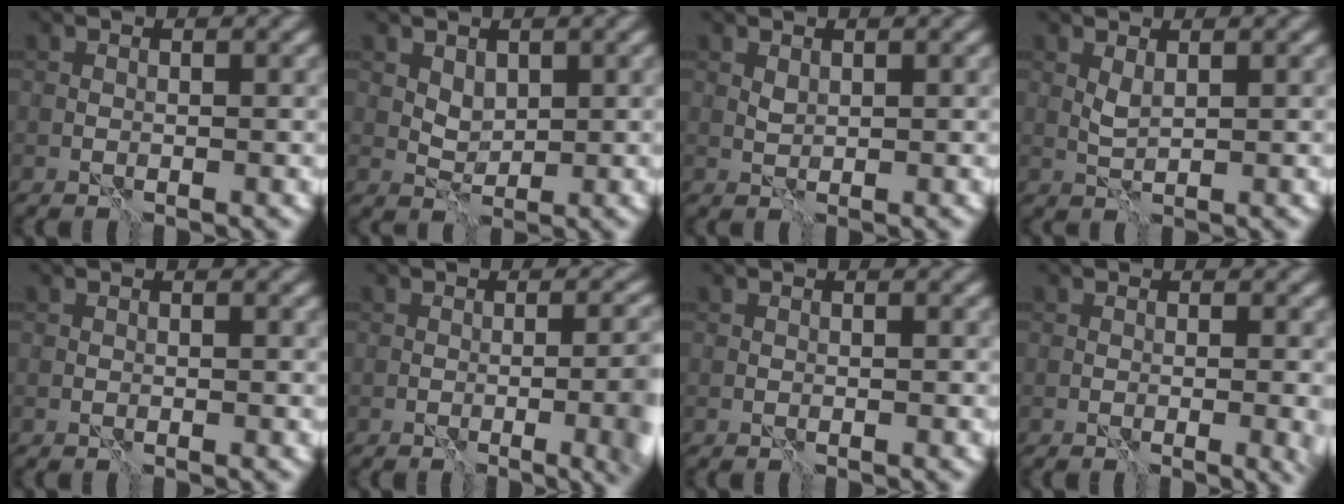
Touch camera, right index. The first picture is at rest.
{"total": 1.7, "force": [0.7, 1.2, 1.0], "torque": [-0.019, -0.005, 0.017]}
{"total": 0.7, "force": [0.4, 0.3, 0.5], "torque": [-0.016, -0.001, 0.011]}
{"total": 1.3, "force": [0.6, 0.4, 1.1], "torque": [-0.030, -0.001, 0.014]}
{"total": 0.0}
{"total": 8.4, "force": [-1.8, 3.4, 7.4], "torque": [-0.066, -0.003, -0.013]}
{"total": 0.0}
{"total": 2.2, "force": [-0.3, 0.6, 2.1], "torque": [-0.024, -0.001, -0.005]}